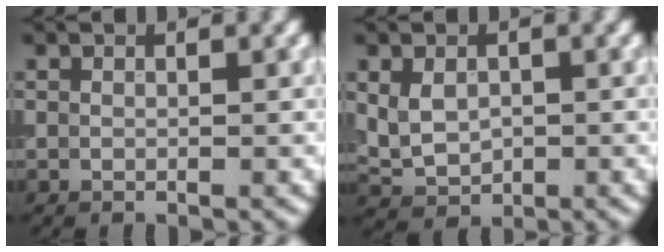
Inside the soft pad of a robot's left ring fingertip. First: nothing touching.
{"total": 3.2, "force": [0.1, 2.3, 2.1], "torque": [-0.045, -0.005, 0.004]}